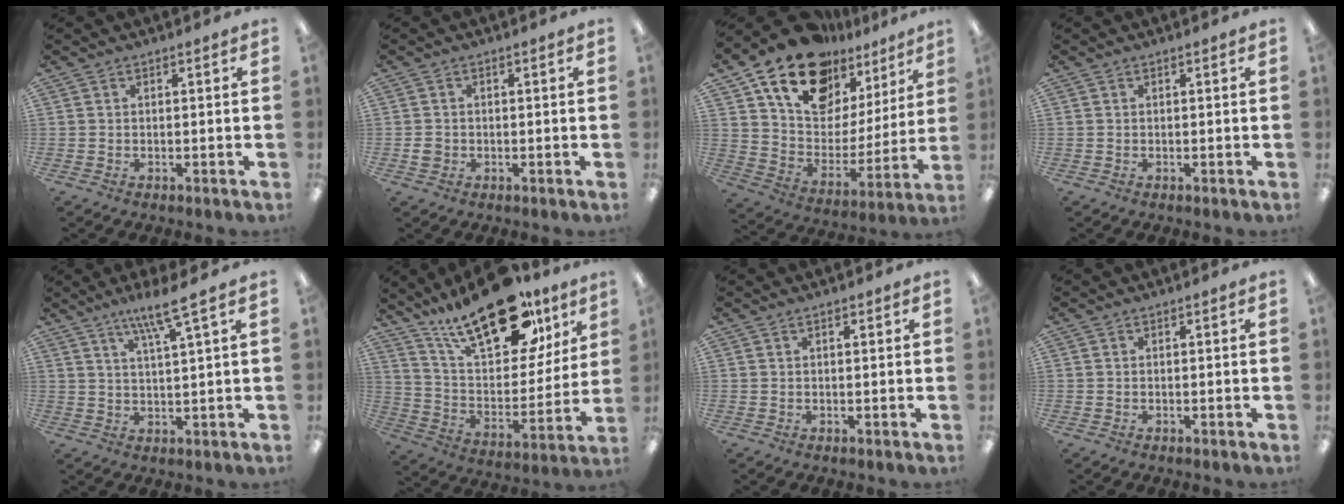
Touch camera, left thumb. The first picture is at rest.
{"total": 2.0, "force": [-0.4, 1.9, 0.3], "torque": [-0.006, 0.005, -0.008]}
{"total": 18.8, "force": [13.8, 10.6, 7.0], "torque": [-0.143, -0.090, 0.251]}
{"total": 0.0}
{"total": 7.6, "force": [5.2, 0.4, 5.5], "torque": [-0.105, -0.019, 0.085]}
{"total": 25.7, "force": [17.5, 11.3, 15.1], "torque": [-0.235, -0.095, 0.298]}
{"total": 0.6, "force": [0.4, 0.4, 0.1], "torque": [-0.004, 0.002, 0.007]}
{"total": 0.0}